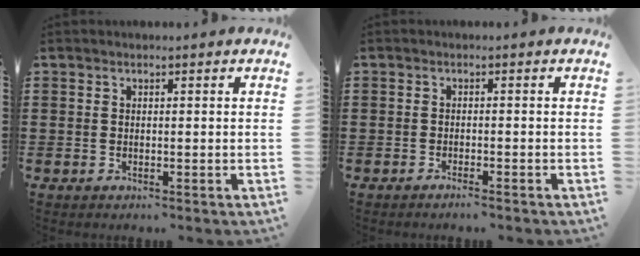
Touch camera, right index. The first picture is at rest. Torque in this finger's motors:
{"motor_torque": [0.06, 0.67, -0.72, -0.08]}